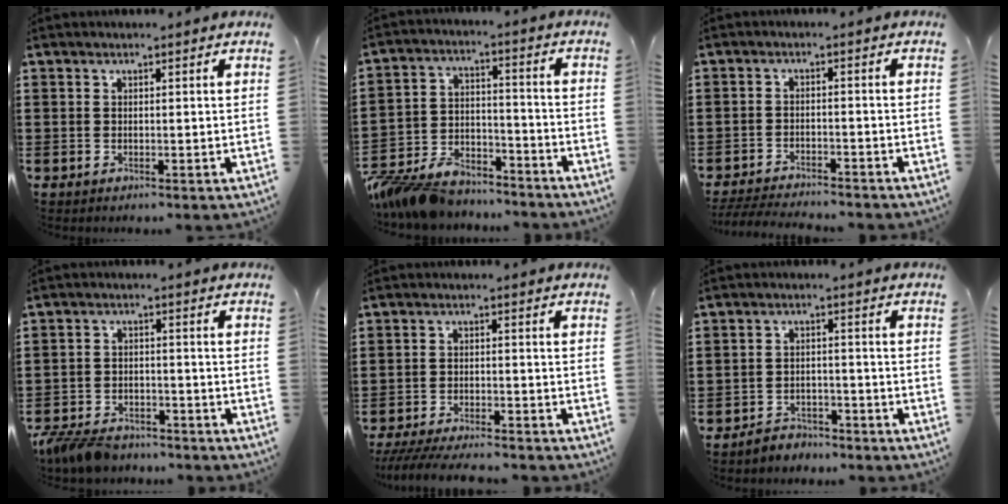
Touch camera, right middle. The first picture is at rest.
{"total": 8.3, "force": [-8.0, 1.8, 1.5], "torque": [-0.047, 0.004, -0.161]}
{"total": 3.5, "force": [-3.4, 0.2, 0.6], "torque": [-0.016, -0.003, -0.073]}
{"total": 5.4, "force": [-5.1, 1.3, 1.2], "torque": [-0.038, 0.002, -0.104]}
{"total": 4.4, "force": [-4.1, 0.2, 1.4], "torque": [-0.036, -0.008, -0.085]}
{"total": 2.8, "force": [-2.8, 0.5, -0.2], "torque": [-0.005, 0.003, -0.060]}